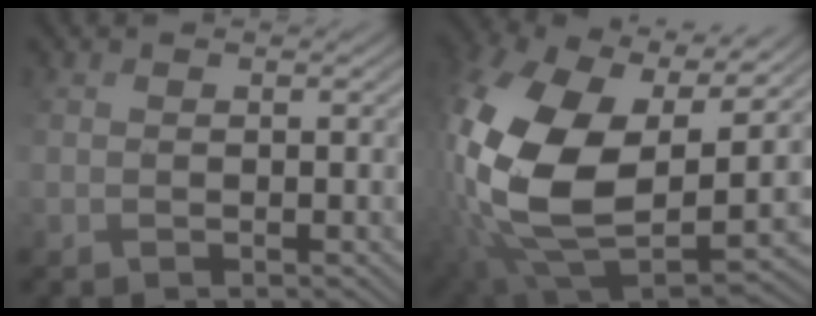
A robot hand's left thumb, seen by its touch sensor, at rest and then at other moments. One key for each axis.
{"total": 19.1, "fx": 2.9, "fy": 11.4, "fz": 15.0, "tx": -0.372, "ty": -0.025, "tz": 0.076}